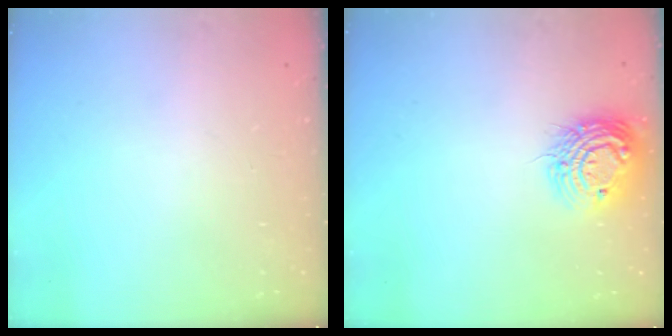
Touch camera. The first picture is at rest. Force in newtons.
{"total": 13.3, "press": 13.3, "slide": 0.9}